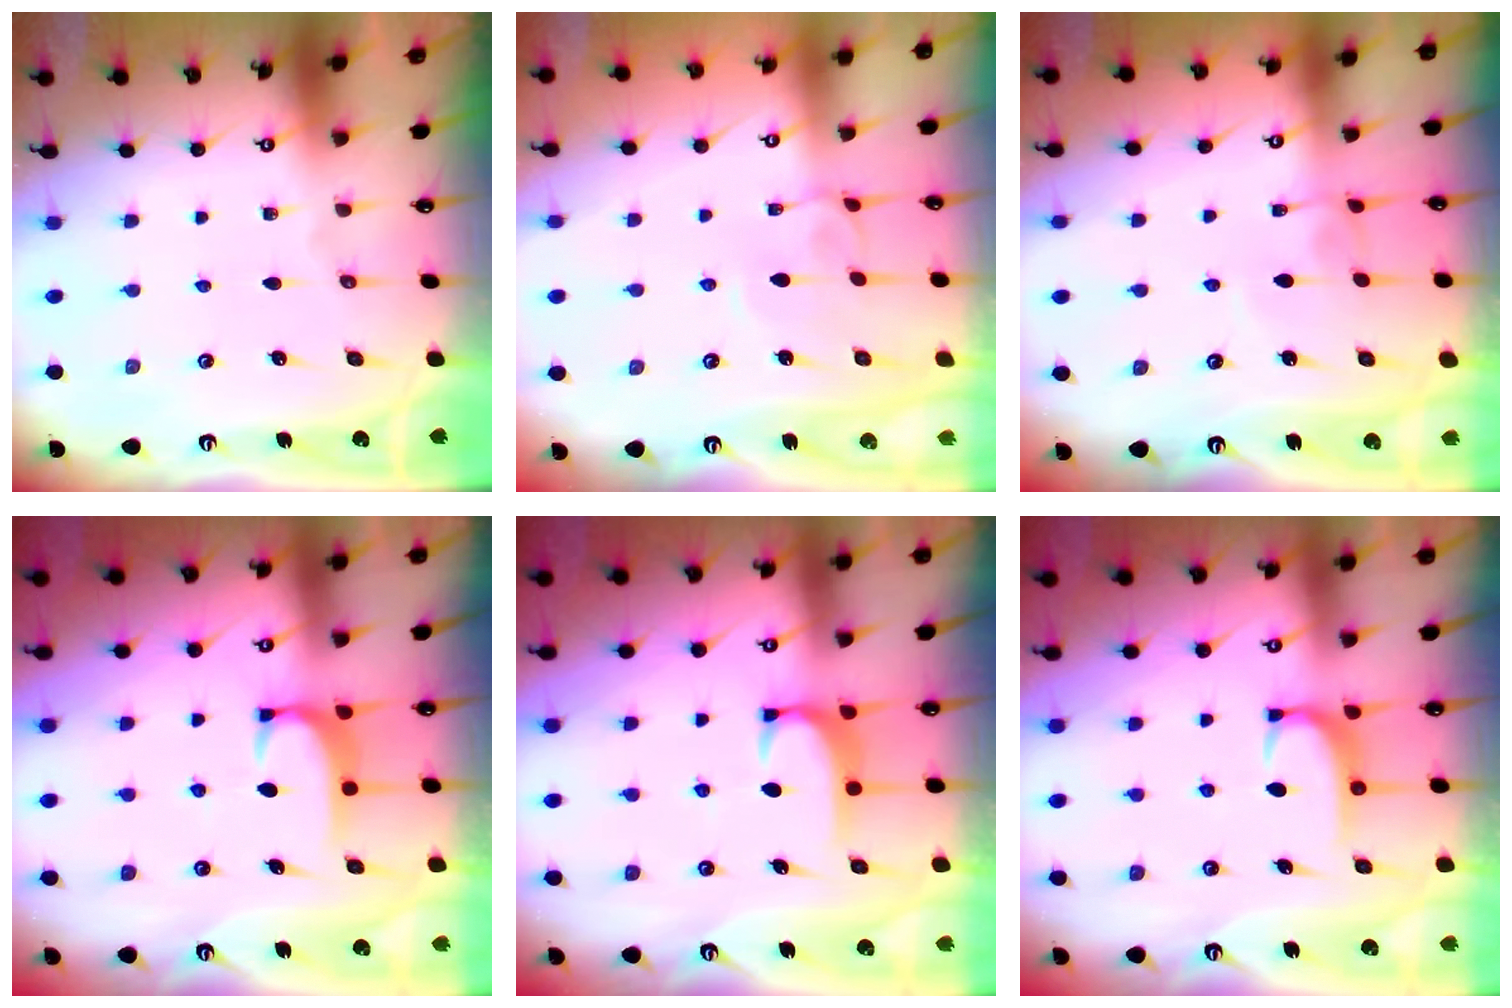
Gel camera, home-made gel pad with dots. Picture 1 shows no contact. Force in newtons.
{"total": 1.7, "press": 1.7, "slide": 0.4}
{"total": 1.5, "press": 1.5, "slide": 0.4}
{"total": 1.8, "press": 1.7, "slide": 0.5}
{"total": 1.7, "press": 1.7, "slide": 0.5}
{"total": 2.1, "press": 2.1, "slide": 0.1}